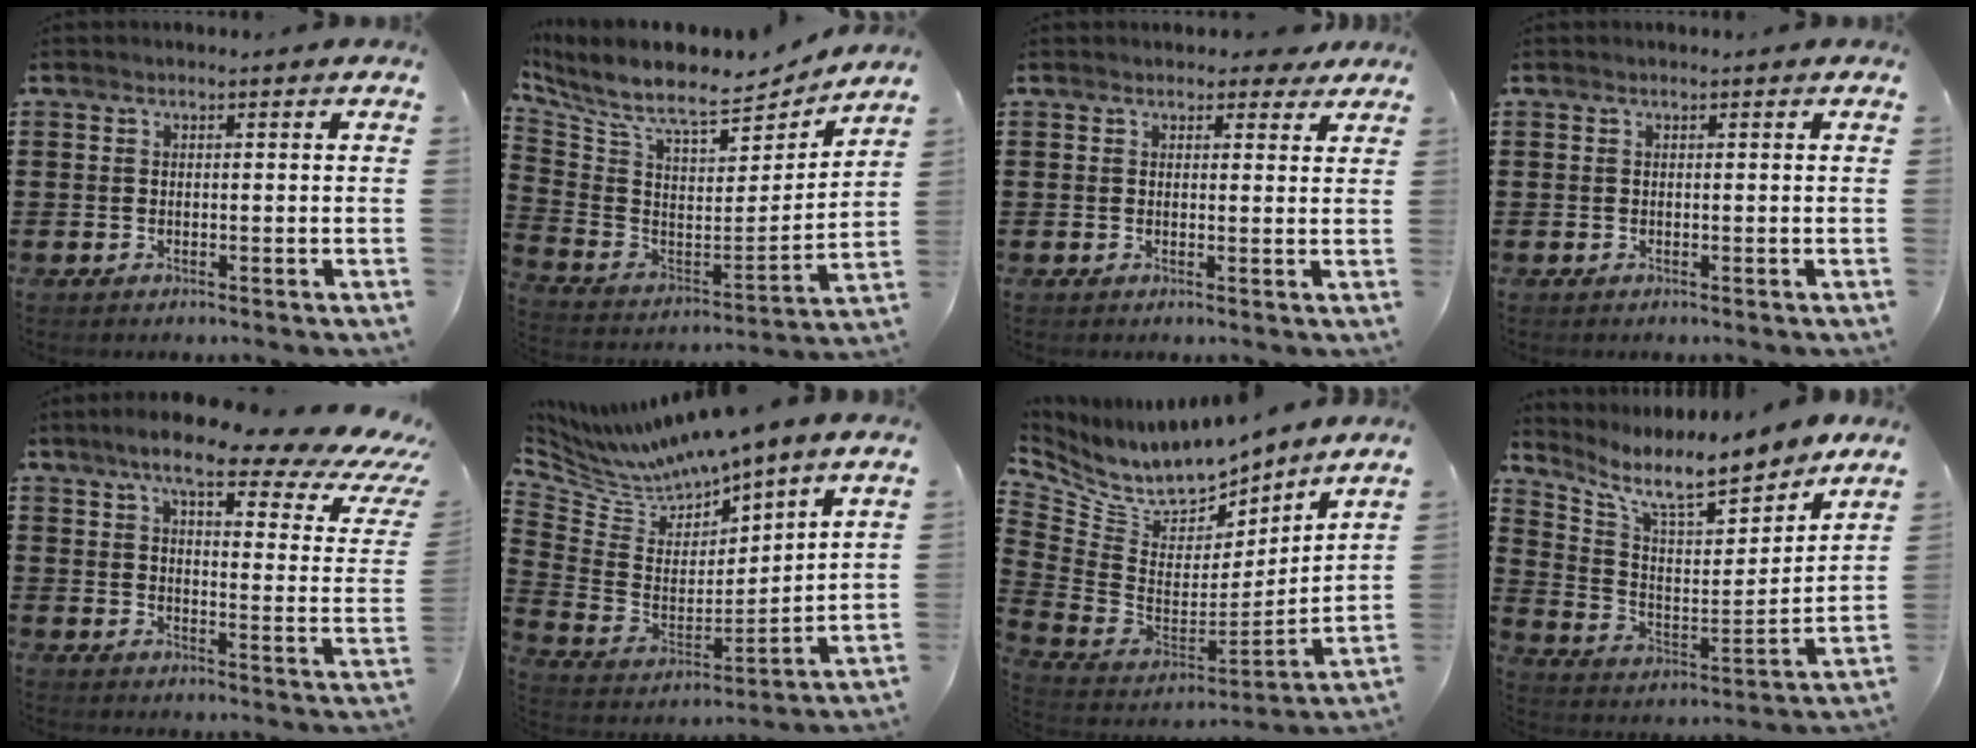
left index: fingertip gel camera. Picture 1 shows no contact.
{"total": 9.3, "force": [8.1, 1.8, 4.2], "torque": [-0.120, -0.065, 0.138]}
{"total": 2.3, "force": [1.9, 1.1, 0.8], "torque": [-0.005, 0.000, 0.031]}
{"total": 0.0}
{"total": 10.0, "force": [7.4, 2.1, 6.4], "torque": [-0.129, -0.033, 0.119]}
{"total": 7.1, "force": [7.0, 0.4, 0.5], "torque": [-0.058, -0.062, 0.120]}
{"total": 7.6, "force": [6.8, 2.7, 2.0], "torque": [-0.081, -0.061, 0.120]}
{"total": 10.8, "force": [9.1, 2.3, 5.4], "torque": [-0.127, -0.063, 0.154]}